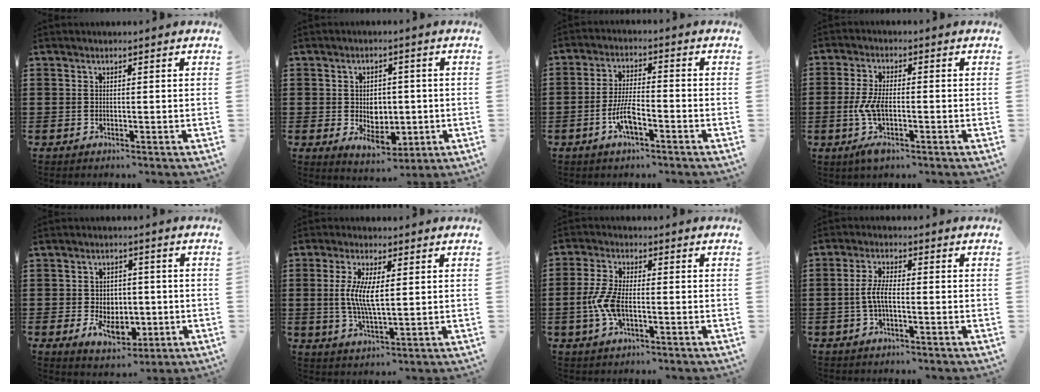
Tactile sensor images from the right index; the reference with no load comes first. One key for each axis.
{"total": 4.7, "fx": -0.3, "fy": 3.7, "fz": 2.8, "tx": -0.038, "ty": 0.000, "tz": -0.011}
{"total": 6.0, "fx": -2.5, "fy": 1.9, "fz": 5.0, "tx": -0.116, "ty": -0.005, "tz": -0.054}
{"total": 5.6, "fx": -1.5, "fy": 2.3, "fz": 4.9, "tx": -0.118, "ty": -0.004, "tz": -0.037}
{"total": 5.7, "fx": -1.4, "fy": 4.4, "fz": 3.4, "tx": -0.058, "ty": 0.004, "tz": -0.028}
{"total": 6.8, "fx": 0.9, "fy": 2.4, "fz": 6.3, "tx": -0.128, "ty": 0.006, "tz": 0.012}
{"total": 6.0, "fx": -1.3, "fy": 2.8, "fz": 5.1, "tx": -0.123, "ty": -0.003, "tz": -0.030}
{"total": 4.2, "fx": -0.8, "fy": 1.5, "fz": 3.9, "tx": -0.096, "ty": -0.002, "tz": -0.024}